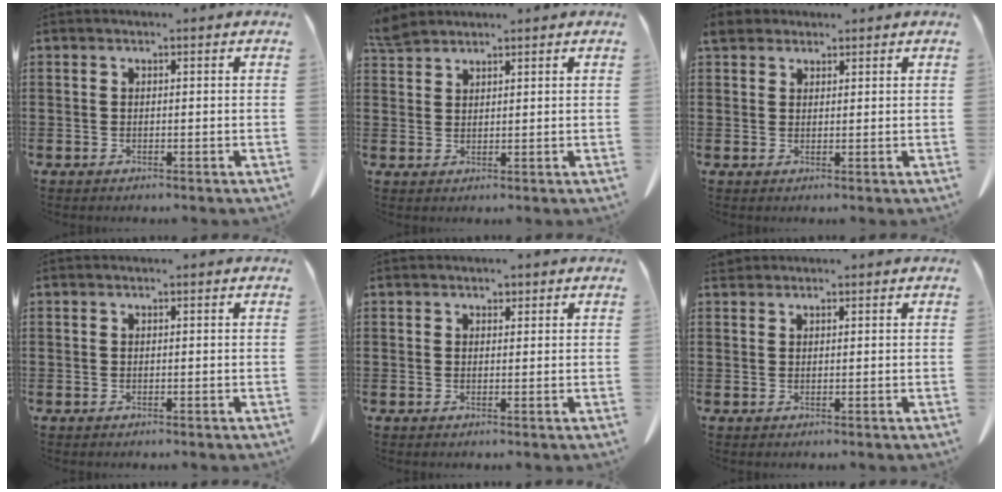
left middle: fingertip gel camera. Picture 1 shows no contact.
{"total": 3.3, "force": [3.0, 0.8, 0.8], "torque": [-0.026, -0.004, 0.059]}
{"total": 3.0, "force": [2.5, 1.5, 1.0], "torque": [-0.019, 0.004, 0.046]}
{"total": 0.0}
{"total": 1.2, "force": [1.0, 0.6, 0.2], "torque": [0.001, 0.000, 0.017]}
{"total": 1.2, "force": [1.0, 0.4, 0.3], "torque": [-0.010, 0.003, 0.020]}